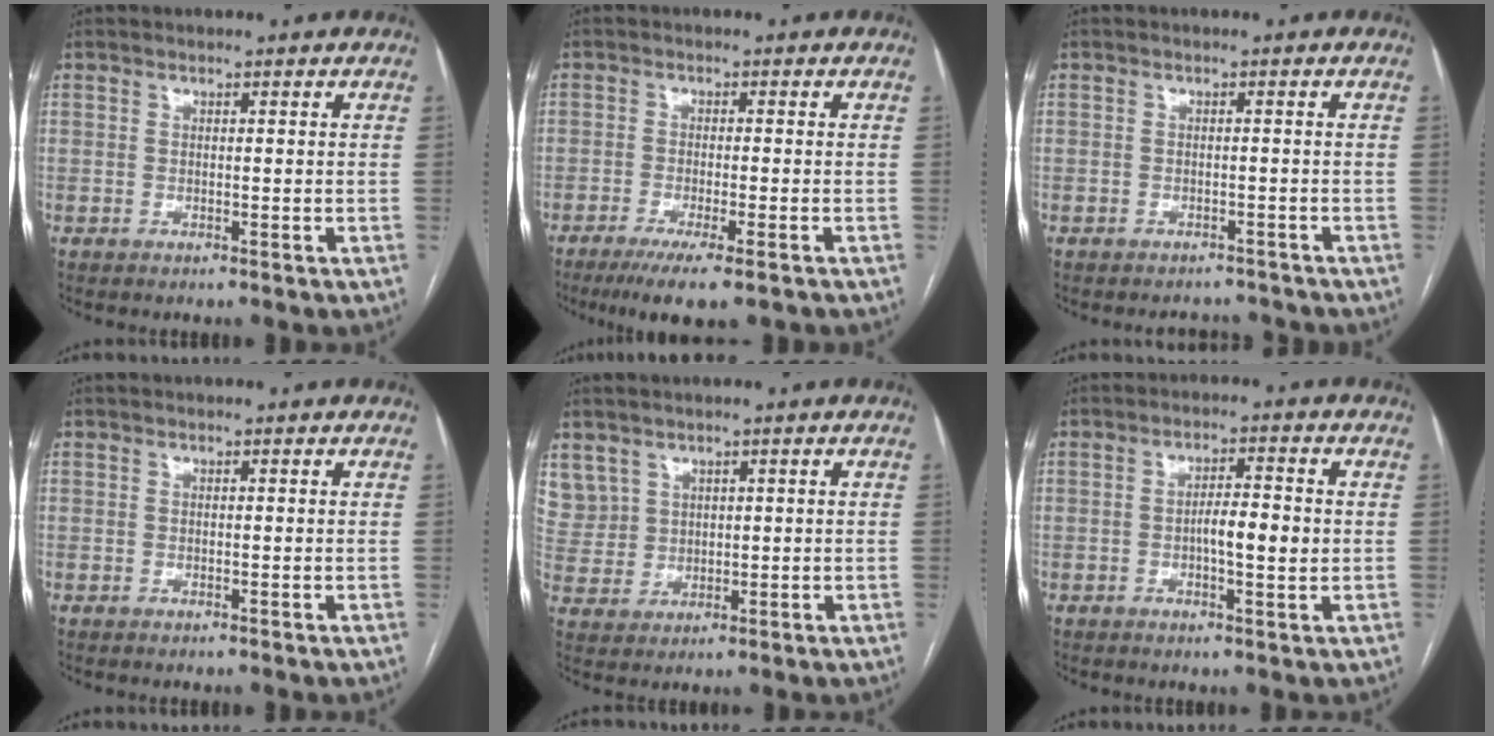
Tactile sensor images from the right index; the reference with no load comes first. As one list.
[{"total": 8.3, "force": [-5.8, 0.6, 5.8], "torque": [-0.087, -0.019, -0.088]}, {"total": 3.1, "force": [-2.9, 1.0, -0.5], "torque": [0.009, 0.001, -0.038]}, {"total": 0.0}, {"total": 6.9, "force": [3.8, 5.7, 0.7], "torque": [-0.026, 0.017, 0.093]}, {"total": 5.0, "force": [-0.4, 0.9, 4.9], "torque": [-0.083, 0.004, -0.007]}]